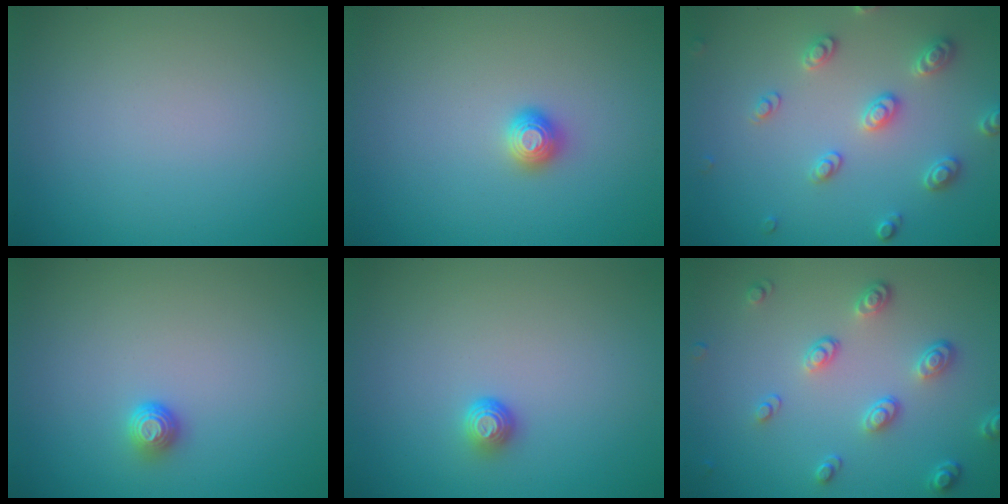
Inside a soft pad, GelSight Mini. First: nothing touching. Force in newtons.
{"total": 1.2, "press": 1.1, "slide": 0.2}
{"total": 3.2, "press": 3.0, "slide": 0.9}
{"total": 1.3, "press": 1.1, "slide": 0.7}
{"total": 1.2, "press": 0.9, "slide": 0.8}
{"total": 3.5, "press": 2.8, "slide": 2.2}